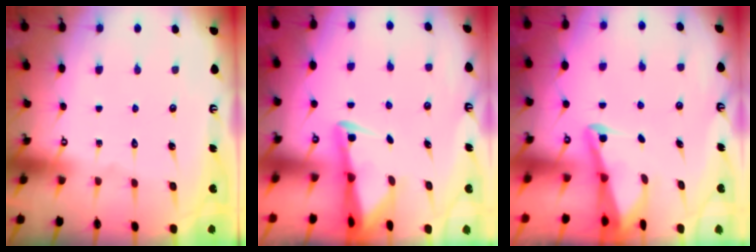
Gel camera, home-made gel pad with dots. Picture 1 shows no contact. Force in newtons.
{"total": 2.3, "press": 2.3, "slide": 0.4}
{"total": 2.0, "press": 2.0, "slide": 0.3}